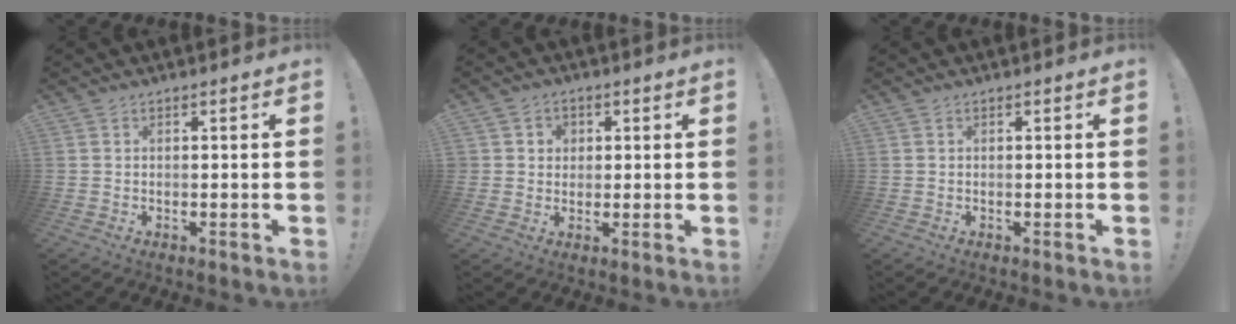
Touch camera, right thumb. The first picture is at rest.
{"total": 3.5, "force": [0.7, 3.4, 0.5], "torque": [-0.010, 0.001, 0.012]}
{"total": 0.0}